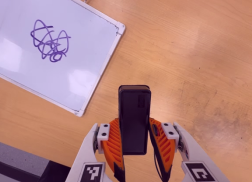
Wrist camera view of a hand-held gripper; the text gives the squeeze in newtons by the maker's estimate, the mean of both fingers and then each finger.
{"total": 4.1, "left": 2.5, "right": 5.6}